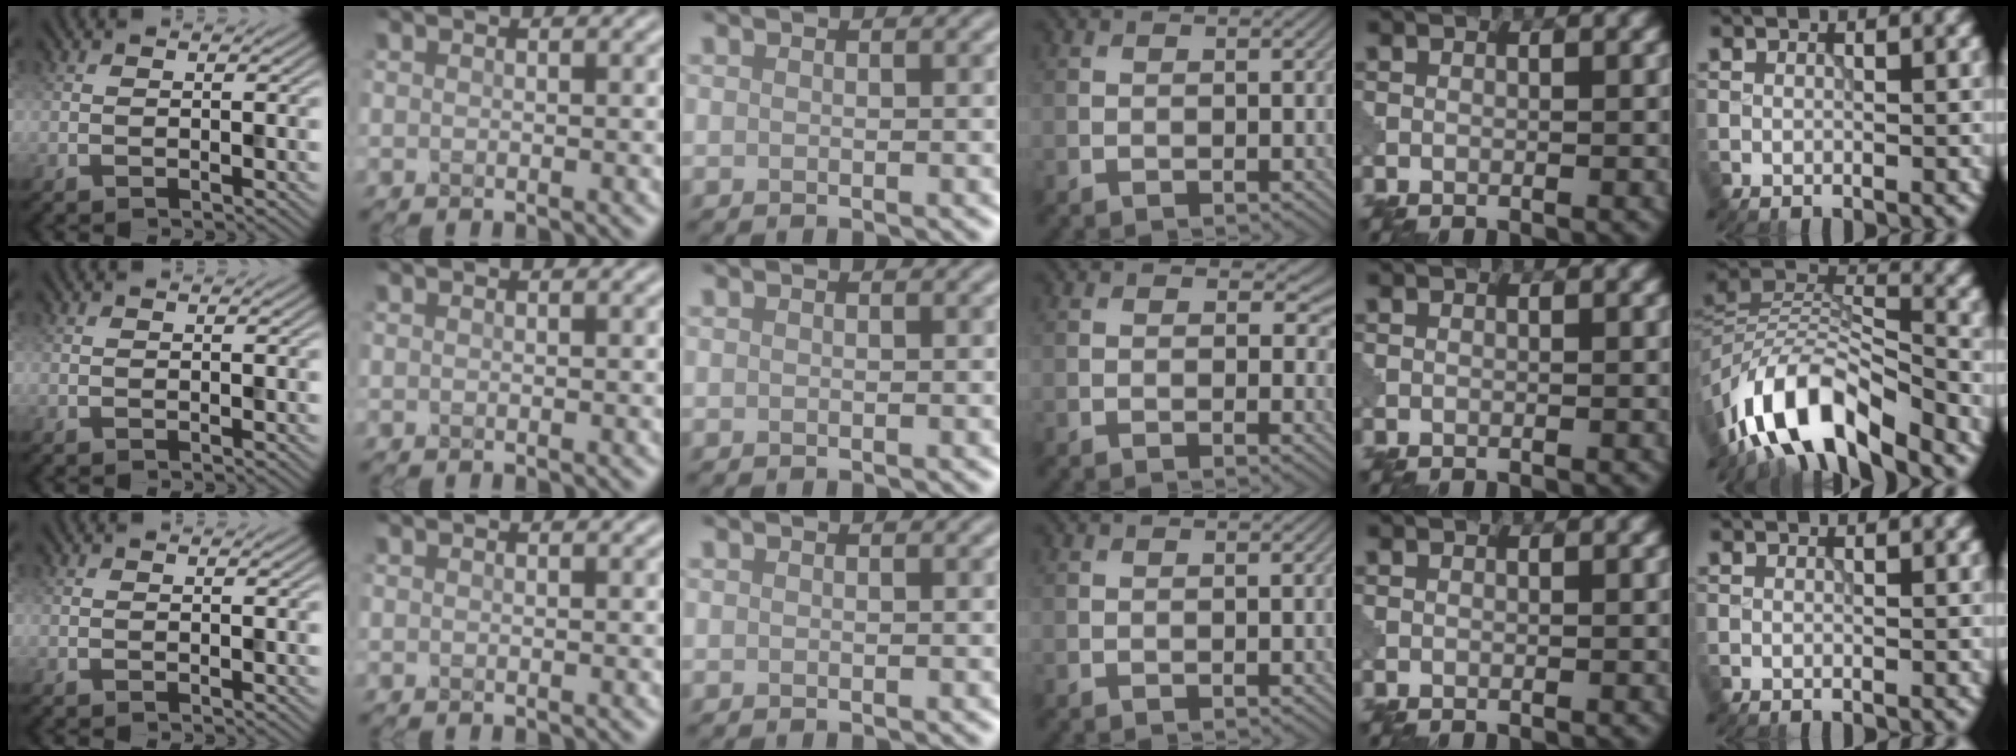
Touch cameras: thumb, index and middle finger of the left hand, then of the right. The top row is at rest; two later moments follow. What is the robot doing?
{"motion": "shake", "object": "medicine bottle"}